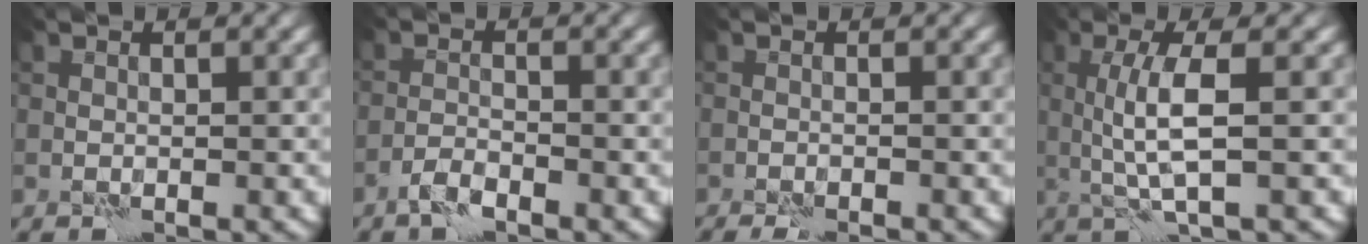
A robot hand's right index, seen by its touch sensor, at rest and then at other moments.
{"total": 1.8, "force": [-1.5, 0.5, 0.9], "torque": [-0.018, 0.006, -0.034]}
{"total": 3.0, "force": [-2.6, 0.5, 1.3], "torque": [-0.019, 0.001, -0.040]}
{"total": 4.1, "force": [0.2, 0.8, 4.0], "torque": [-0.079, 0.004, 0.008]}